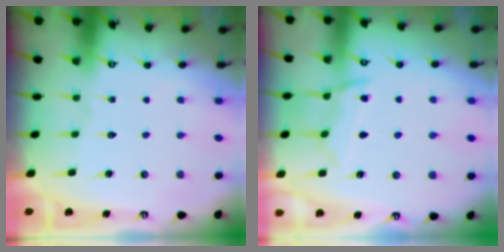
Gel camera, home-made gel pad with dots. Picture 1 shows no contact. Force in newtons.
{"total": 9.3, "press": 9.3, "slide": 0.6}